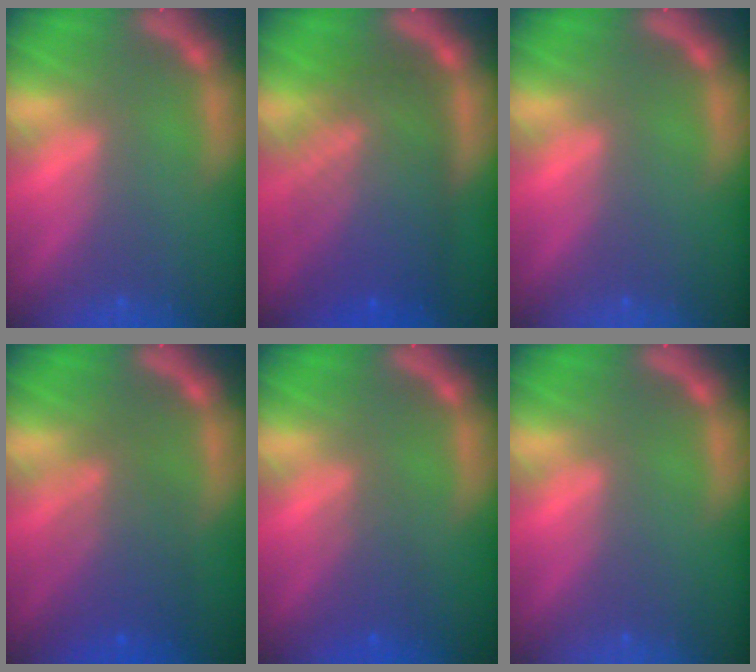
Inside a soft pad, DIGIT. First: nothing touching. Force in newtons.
{"total": 9.6}
{"total": 0.0}
{"total": 5.6}
{"total": 2.5}
{"total": 0.0}